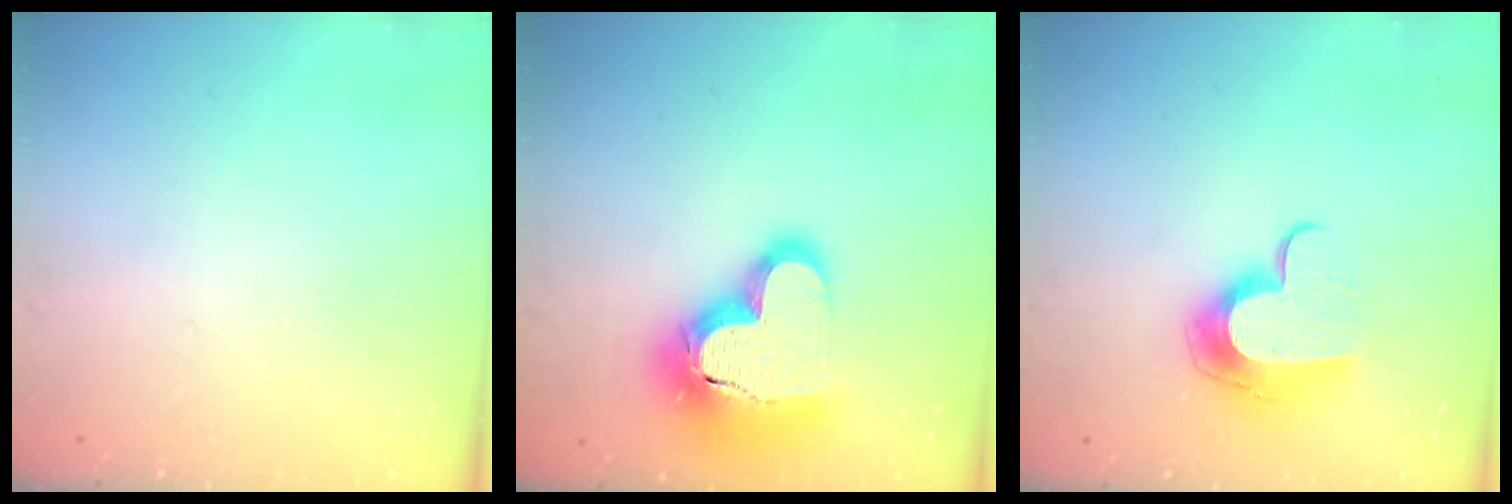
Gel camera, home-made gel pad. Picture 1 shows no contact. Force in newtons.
{"total": 23.9, "press": 23.8, "slide": 2.0}
{"total": 11.6, "press": 11.6, "slide": 0.2}